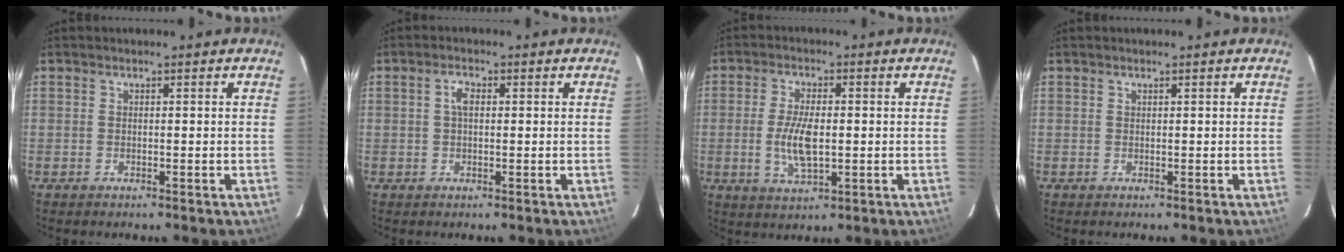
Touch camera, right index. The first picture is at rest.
{"total": 2.2, "force": [0.4, 1.2, 1.9], "torque": [-0.038, 0.007, 0.006]}
{"total": 7.5, "force": [-0.7, 3.2, 6.7], "torque": [-0.134, -0.005, -0.012]}
{"total": 0.0}